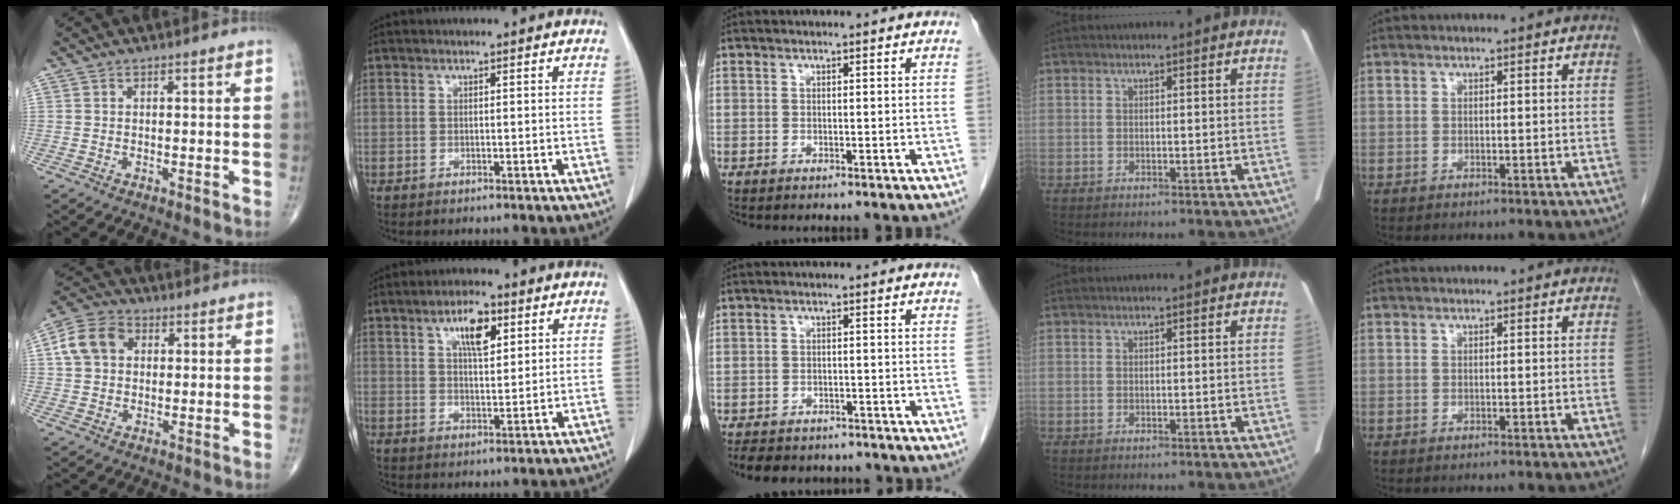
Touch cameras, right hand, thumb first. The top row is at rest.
{"thumb": {"total": 8.6, "force": [1.9, 6.6, 5.2], "torque": [-0.093, 0.016, 0.028]}, "index": {"total": 6.3, "force": [3.0, 2.1, 5.1], "torque": [-0.090, 0.004, 0.050]}, "middle": {"total": 9.4, "force": [-8.0, 4.0, 2.8], "torque": [-0.054, 0.000, -0.101]}}